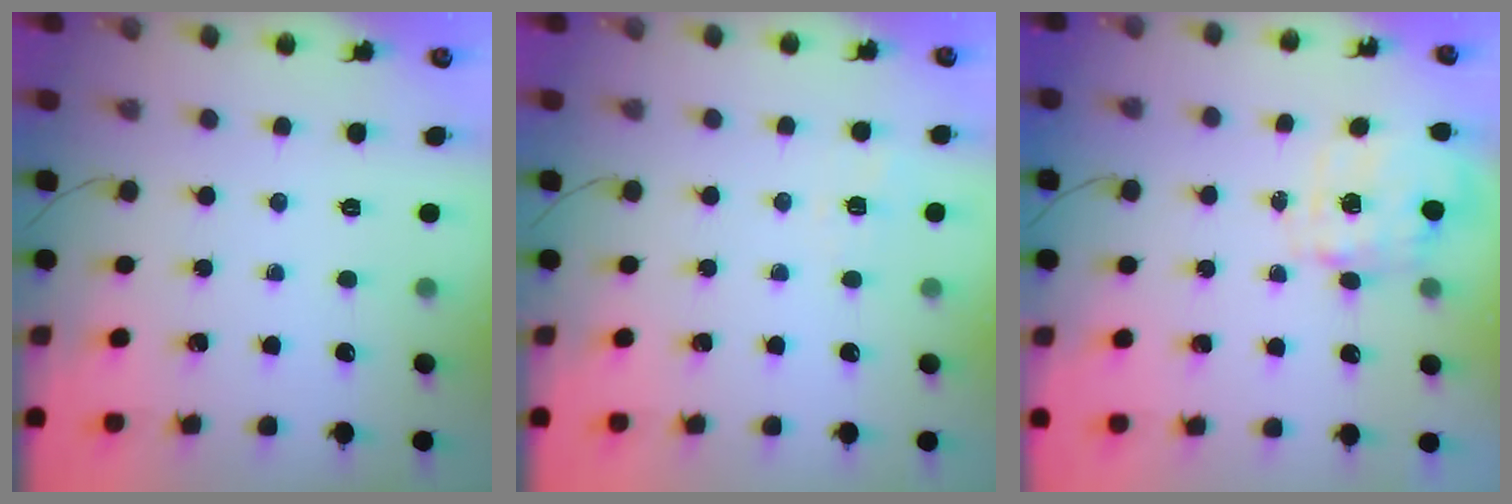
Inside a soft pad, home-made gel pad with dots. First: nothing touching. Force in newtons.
{"total": 3.7, "press": 3.2, "slide": 1.7}
{"total": 4.0, "press": 3.9, "slide": 0.8}